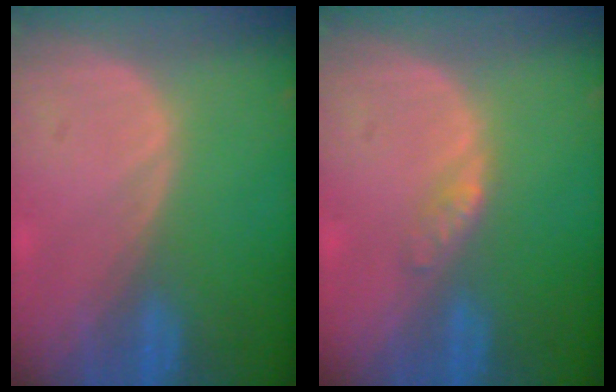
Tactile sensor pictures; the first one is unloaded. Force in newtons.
{"total": 1.7, "press": 1.7, "slide": 0.2}